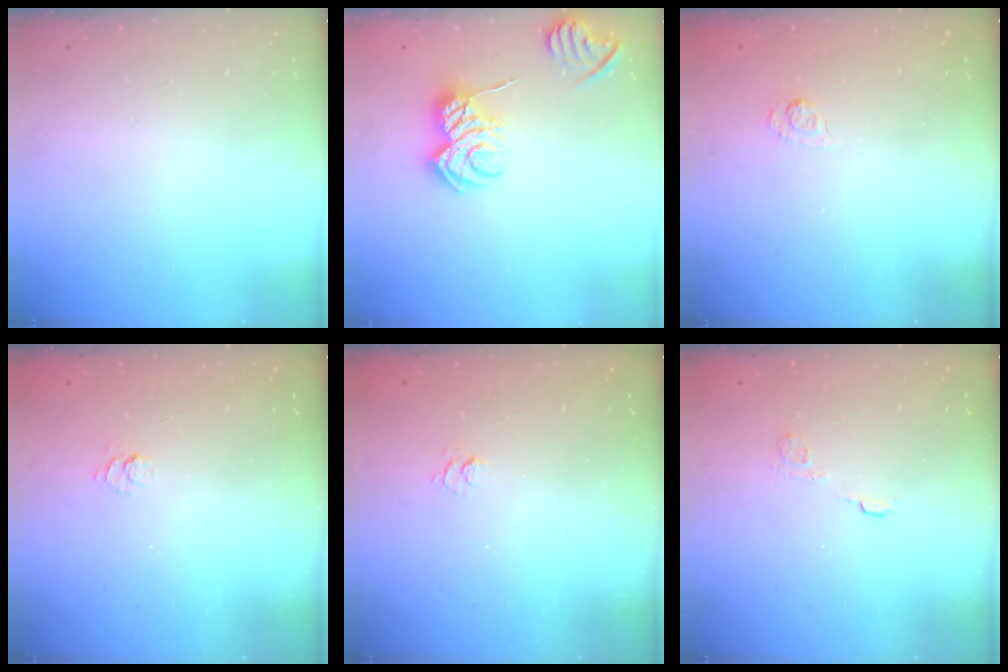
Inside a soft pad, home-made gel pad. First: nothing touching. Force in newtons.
{"total": 8.0, "press": 8.0, "slide": 0.7}
{"total": 2.7, "press": 2.3, "slide": 1.5}
{"total": 2.5, "press": 2.0, "slide": 1.4}
{"total": 1.9, "press": 1.5, "slide": 1.3}
{"total": 2.7, "press": 2.3, "slide": 1.4}